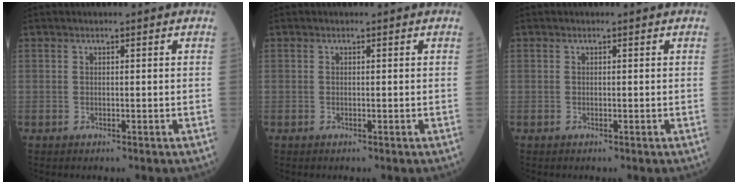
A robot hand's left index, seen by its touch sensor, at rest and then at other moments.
{"total": 0.0}
{"total": 0.0}